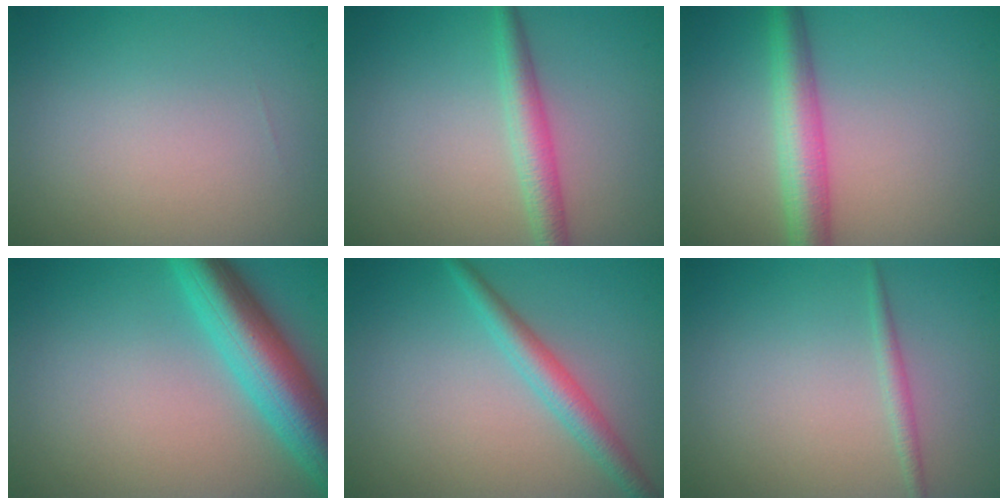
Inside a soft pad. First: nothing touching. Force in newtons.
{"total": 2.9, "press": 2.9, "slide": 0.0}
{"total": 4.7, "press": 4.7, "slide": 0.1}
{"total": 7.7, "press": 7.7, "slide": 0.3}
{"total": 3.0, "press": 3.0, "slide": 0.1}
{"total": 1.1, "press": 1.1, "slide": 0.0}